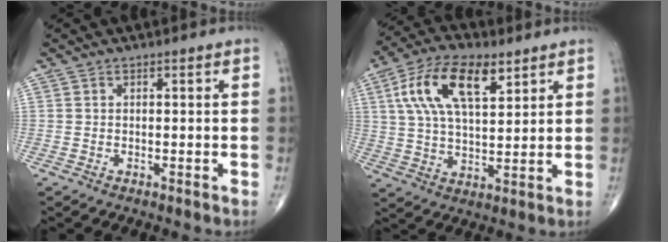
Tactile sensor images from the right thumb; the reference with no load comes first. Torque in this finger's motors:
{"motor_torque": [0.21, 0.37, 0.84, 0.36, 0.39]}